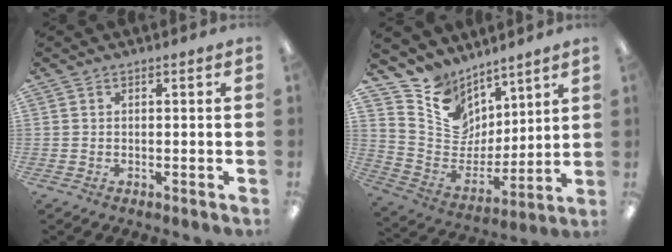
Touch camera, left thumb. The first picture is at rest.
{"total": 11.3, "force": [7.4, 8.3, 2.2], "torque": [-0.059, -0.070, 0.149]}